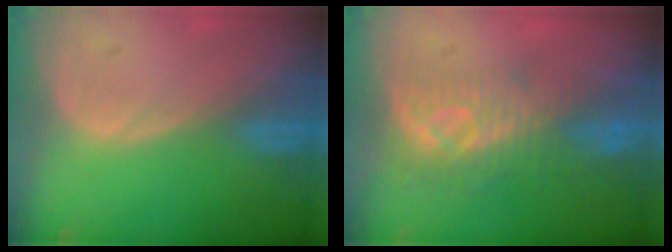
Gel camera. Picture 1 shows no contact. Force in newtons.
{"total": 8.1, "press": 7.5, "slide": 3.2}